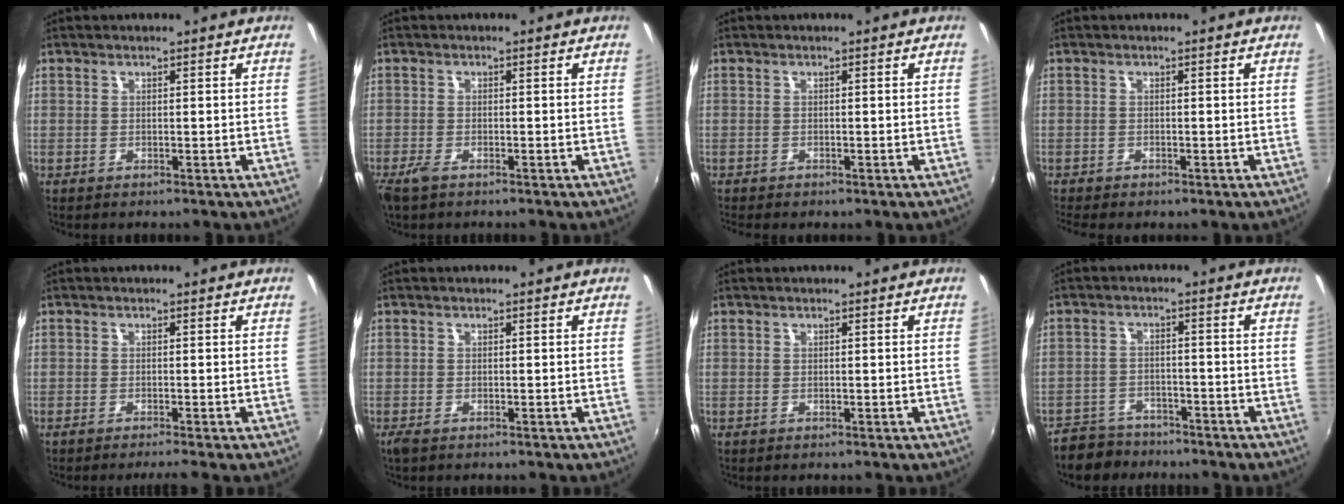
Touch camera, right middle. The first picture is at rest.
{"total": 2.5, "force": [-1.8, 0.8, 1.5], "torque": [-0.036, -0.008, -0.037]}
{"total": 1.7, "force": [-1.3, 0.4, 0.9], "torque": [-0.018, -0.008, -0.020]}
{"total": 3.1, "force": [-2.4, 0.9, 1.8], "torque": [-0.037, -0.018, -0.037]}
{"total": 1.8, "force": [-1.5, -0.4, 0.8], "torque": [-0.016, -0.010, -0.027]}
{"total": 1.4, "force": [-1.0, 0.4, 0.9], "torque": [-0.019, -0.007, -0.018]}
{"total": 0.0}
{"total": 7.8, "force": [-6.6, 3.8, 1.7], "torque": [-0.059, 0.005, -0.106]}